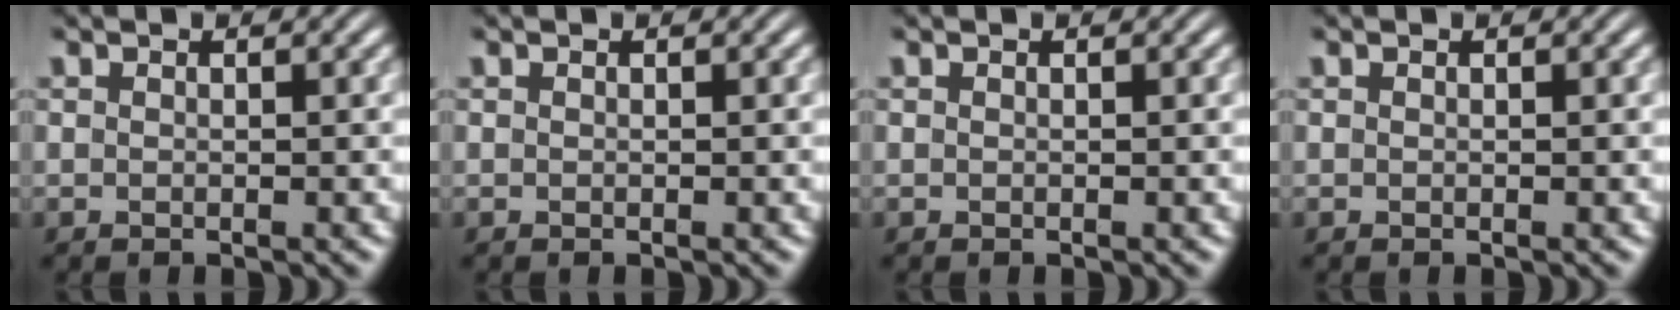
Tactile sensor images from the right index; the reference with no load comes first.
{"total": 0.0}
{"total": 0.0}
{"total": 0.0}